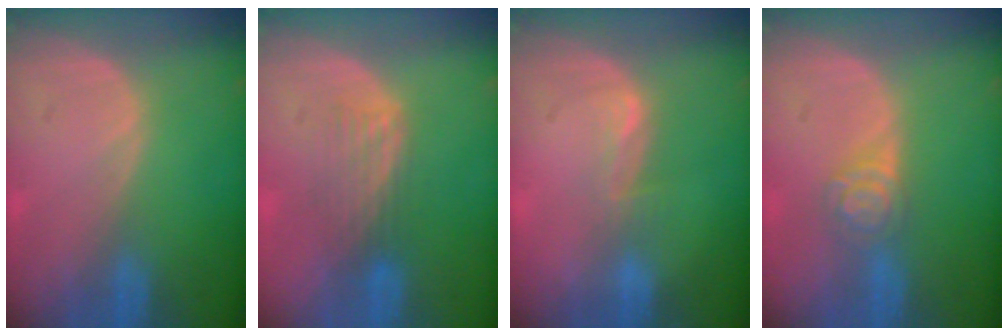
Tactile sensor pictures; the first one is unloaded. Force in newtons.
{"total": 4.2, "press": 3.4, "slide": 2.5}
{"total": 2.0, "press": 2.0, "slide": 0.3}
{"total": 4.3, "press": 3.9, "slide": 1.8}